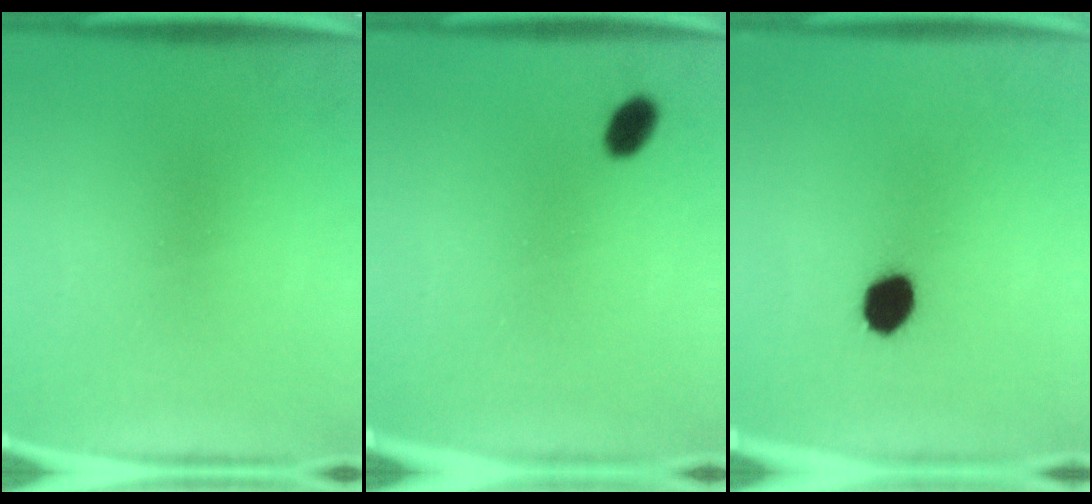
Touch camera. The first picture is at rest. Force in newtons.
{"total": 3.3}
{"total": 7.2}